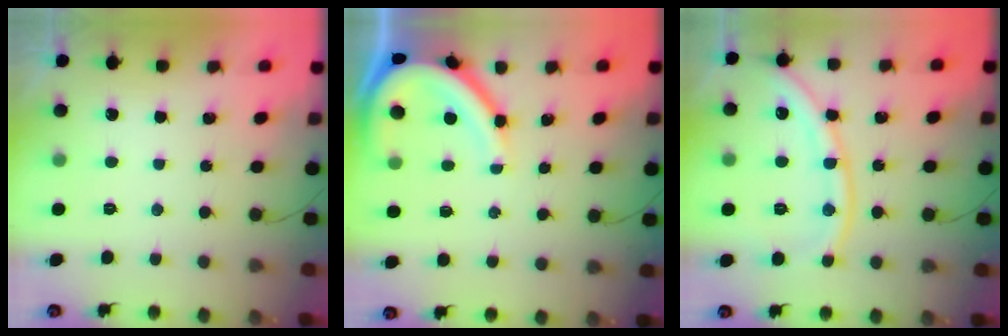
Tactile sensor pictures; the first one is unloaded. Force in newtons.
{"total": 11.1, "press": 11.0, "slide": 1.0}
{"total": 13.0, "press": 12.9, "slide": 1.7}